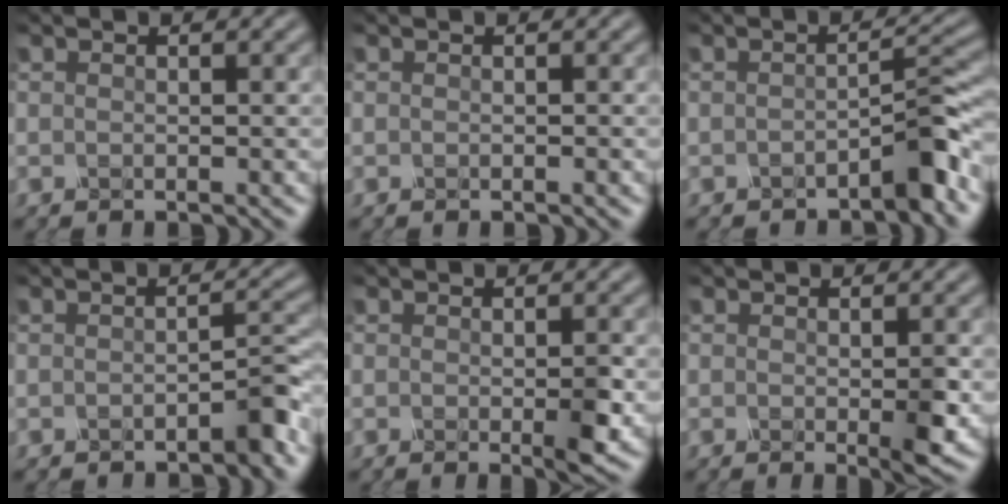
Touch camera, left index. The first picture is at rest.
{"total": 0.6, "force": [-0.3, 0.3, 0.4], "torque": [0.001, 0.008, -0.008]}
{"total": 2.8, "force": [-2.0, 0.0, 1.9], "torque": [-0.035, 0.011, -0.034]}
{"total": 2.3, "force": [-1.9, 0.1, 1.3], "torque": [-0.023, 0.007, -0.028]}
{"total": 2.2, "force": [-0.7, 0.2, 2.0], "torque": [-0.050, -0.006, -0.006]}
{"total": 2.5, "force": [-0.7, 0.3, 2.4], "torque": [-0.054, -0.007, -0.004]}